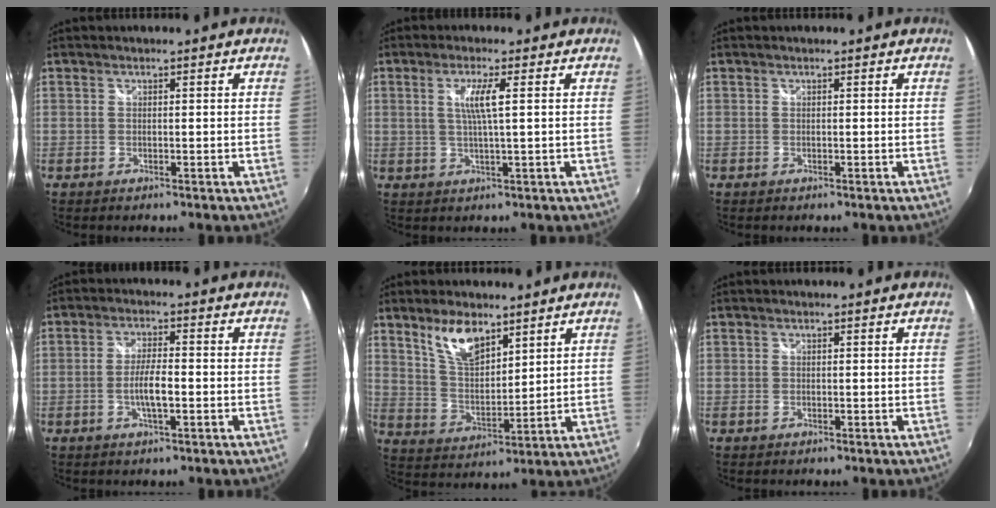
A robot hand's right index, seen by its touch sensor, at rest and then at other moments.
{"total": 4.6, "force": [1.1, -0.1, 4.4], "torque": [-0.086, -0.004, 0.021]}
{"total": 0.0}
{"total": 5.1, "force": [-1.4, 1.1, 4.7], "torque": [-0.093, -0.001, -0.024]}
{"total": 9.4, "force": [6.2, 4.0, 5.8], "torque": [-0.104, 0.004, 0.125]}
{"total": 0.0}